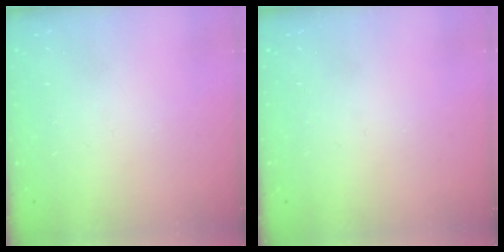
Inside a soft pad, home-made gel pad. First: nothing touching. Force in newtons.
{"total": 0.0}